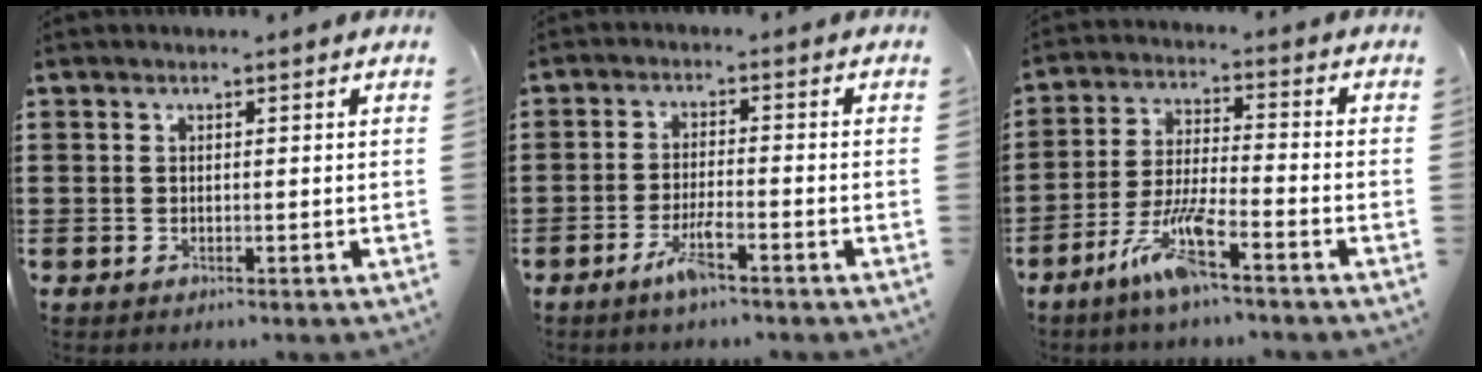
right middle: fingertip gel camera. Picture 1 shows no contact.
{"total": 4.2, "force": [-2.7, 0.3, 3.2], "torque": [-0.066, -0.006, -0.050]}
{"total": 8.0, "force": [-5.4, 0.9, 5.9], "torque": [-0.133, -0.008, -0.104]}